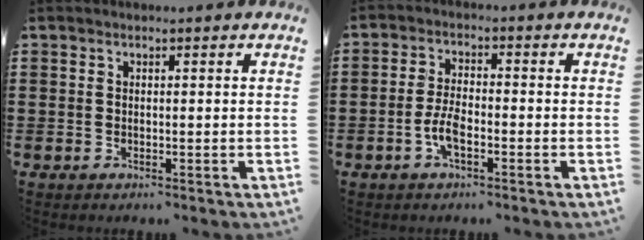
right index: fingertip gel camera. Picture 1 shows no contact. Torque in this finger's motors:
{"motor_torque": [2.14, 0.00, 0.12, 0.06]}